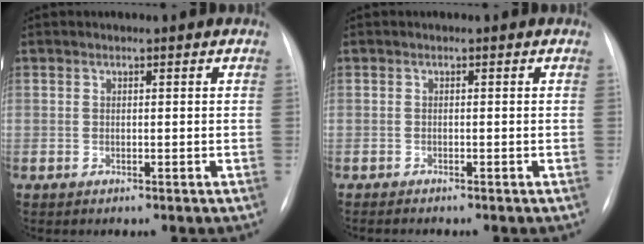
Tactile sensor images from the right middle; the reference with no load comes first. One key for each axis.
{"total": 1.3, "fx": -1.2, "fy": 0.2, "fz": 0.5, "tx": -0.012, "ty": -0.004, "tz": -0.016}